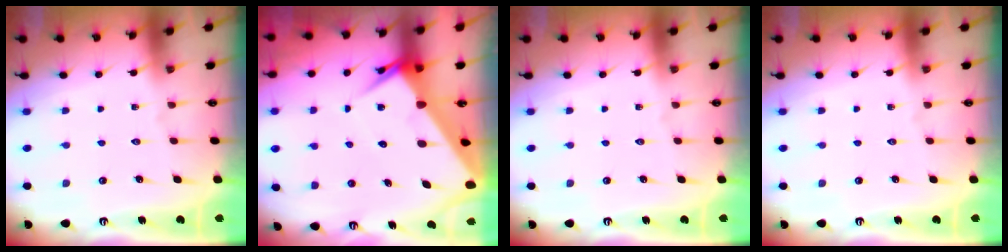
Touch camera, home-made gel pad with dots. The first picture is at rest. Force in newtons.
{"total": 7.7, "press": 7.6, "slide": 1.0}
{"total": 0.0}
{"total": 0.0}